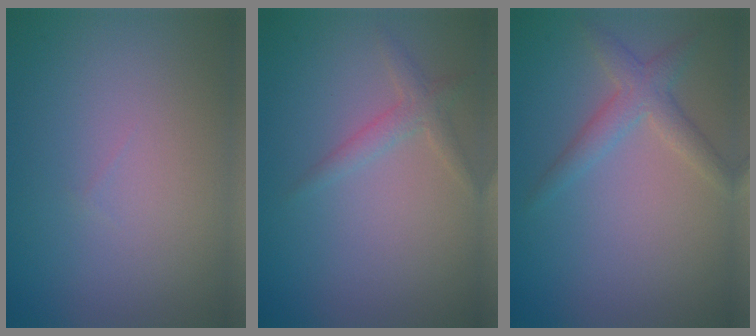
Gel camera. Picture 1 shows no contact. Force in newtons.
{"total": 1.6, "press": 1.6, "slide": 0.0}
{"total": 2.6, "press": 2.6, "slide": 0.0}